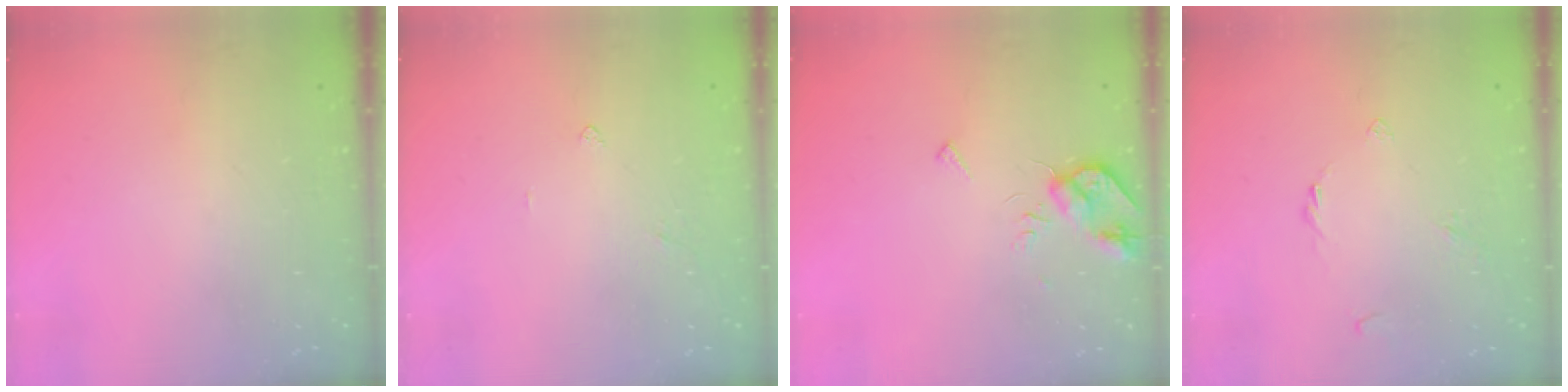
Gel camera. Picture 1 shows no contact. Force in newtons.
{"total": 1.9, "press": 1.8, "slide": 0.4}
{"total": 6.5, "press": 6.5, "slide": 0.5}
{"total": 2.4, "press": 2.4, "slide": 0.5}